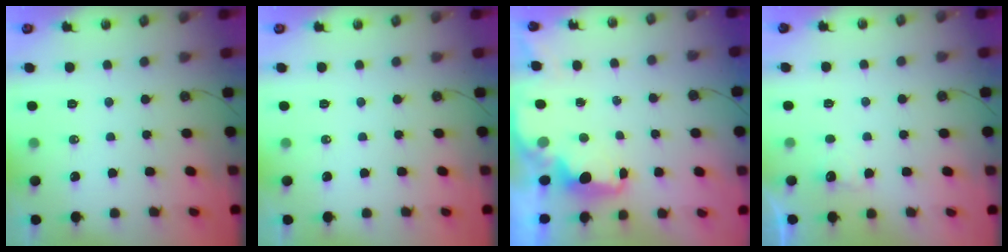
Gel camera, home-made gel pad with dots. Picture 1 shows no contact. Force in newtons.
{"total": 0.0}
{"total": 2.2, "press": 2.0, "slide": 0.8}
{"total": 3.6, "press": 3.5, "slide": 0.8}